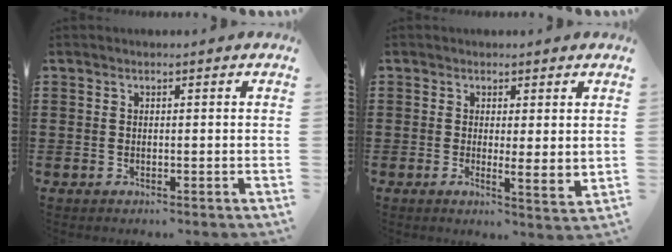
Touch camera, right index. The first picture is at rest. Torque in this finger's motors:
{"motor_torque": [-0.31, 0.17, 0.18, 0.01]}